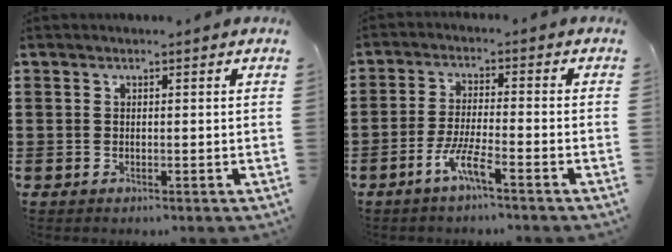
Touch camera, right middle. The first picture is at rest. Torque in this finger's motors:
{"motor_torque": [1.40, 0.11, 0.27, 0.15]}